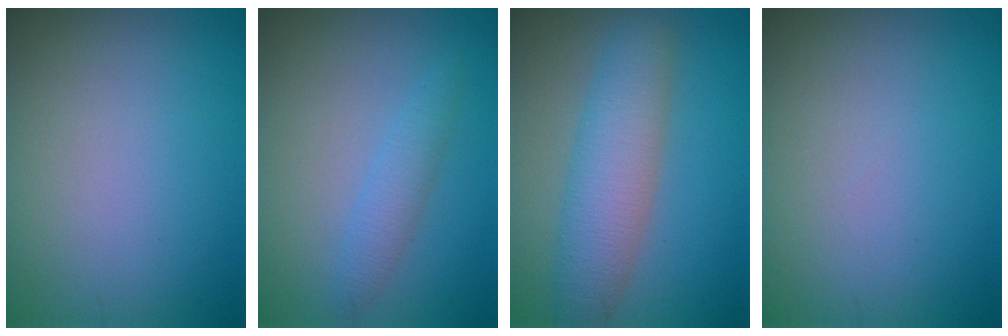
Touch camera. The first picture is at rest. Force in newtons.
{"total": 2.0, "press": 2.0, "slide": 0.1}
{"total": 5.6, "press": 5.6, "slide": 0.2}
{"total": 0.0}